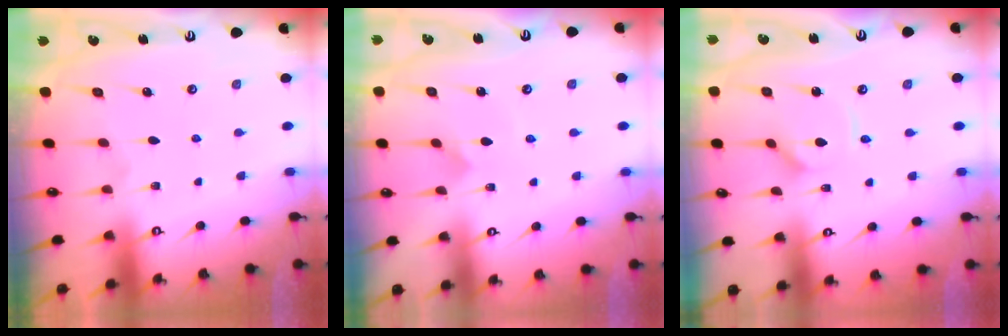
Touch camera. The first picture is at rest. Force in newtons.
{"total": 3.8, "press": 3.7, "slide": 0.4}
{"total": 2.2, "press": 2.2, "slide": 0.3}